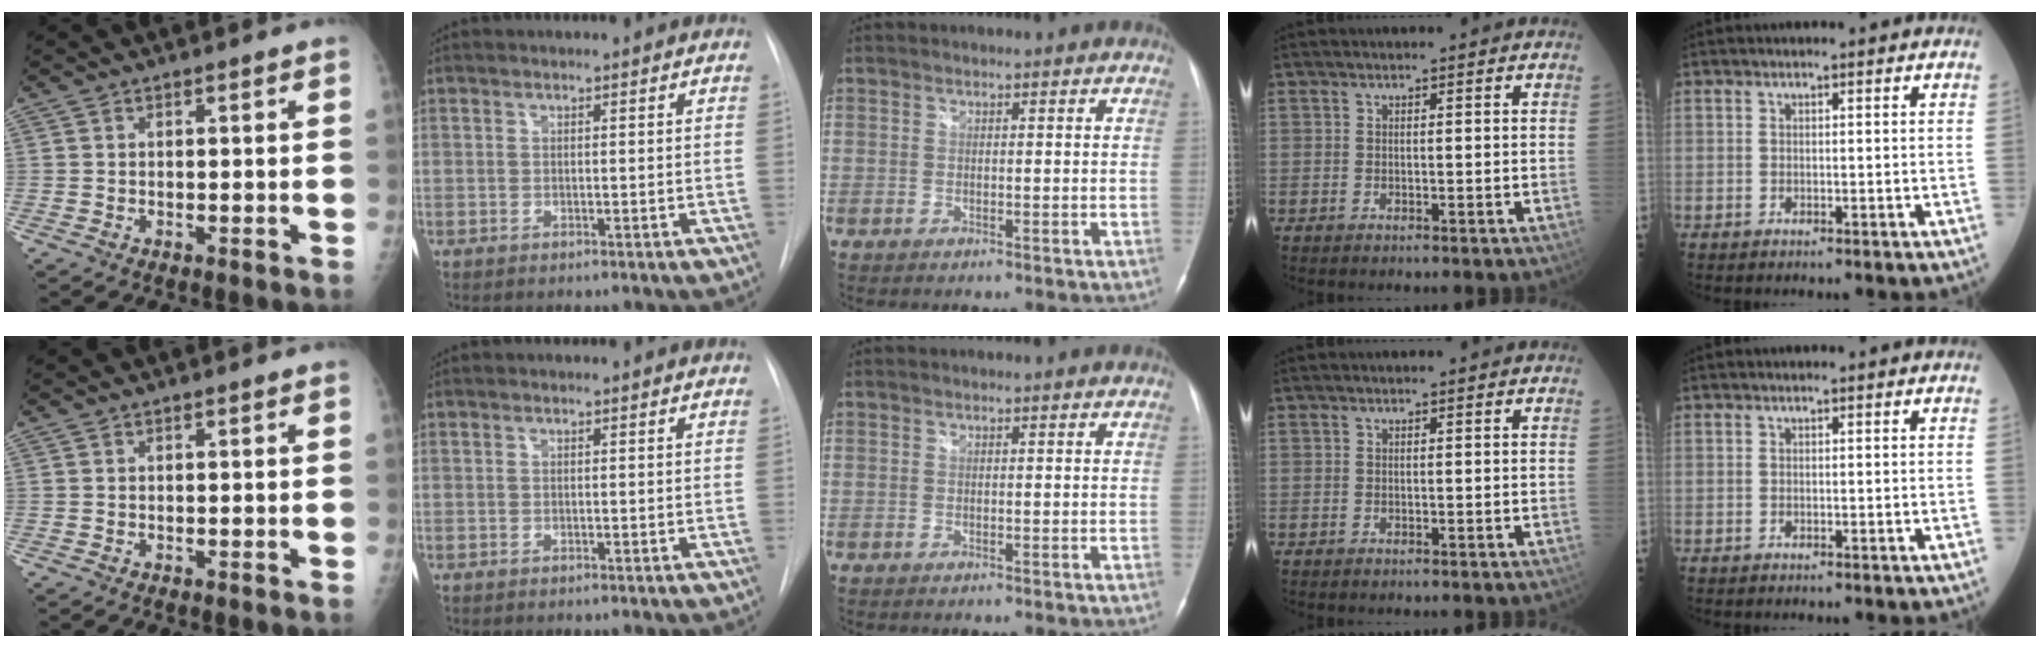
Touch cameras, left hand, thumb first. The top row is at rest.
{}